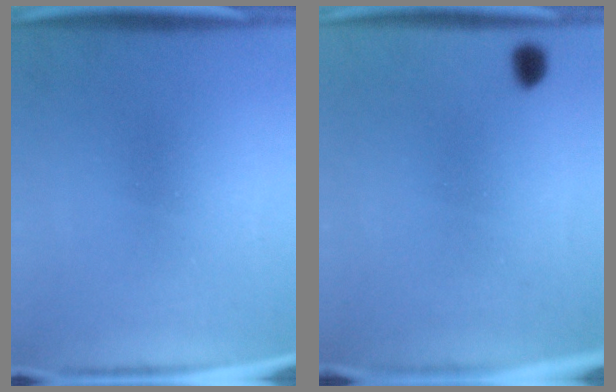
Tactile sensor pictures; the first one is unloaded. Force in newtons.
{"total": 1.3}